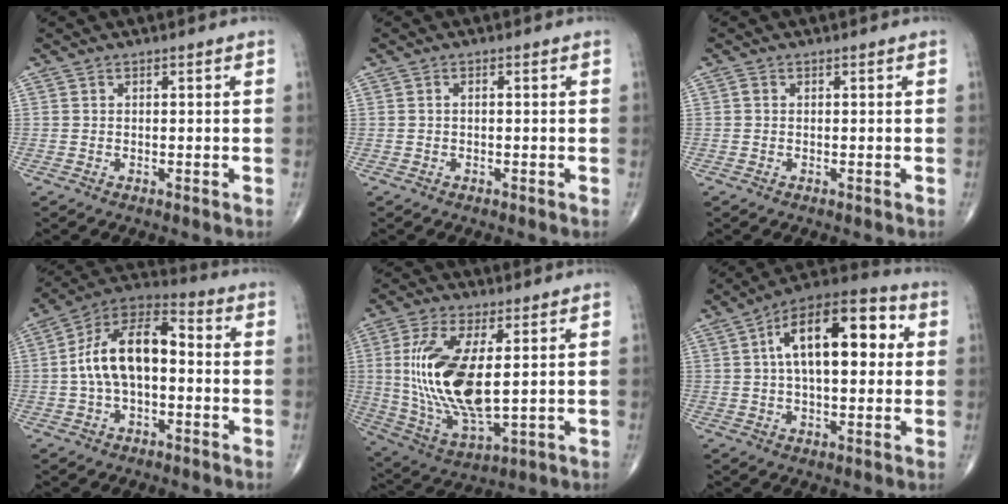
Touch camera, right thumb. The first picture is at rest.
{"total": 0.7, "force": [0.0, 0.4, 0.6], "torque": [-0.012, 0.004, -0.001]}
{"total": 0.5, "force": [0.0, 0.4, 0.3], "torque": [-0.004, 0.000, -0.003]}
{"total": 15.0, "force": [-0.2, 8.1, 12.7], "torque": [-0.217, 0.046, -0.017]}
{"total": 18.5, "force": [1.9, 7.8, 16.7], "torque": [-0.342, -0.021, 0.049]}
{"total": 18.8, "force": [3.7, 9.0, 16.1], "torque": [-0.229, 0.029, 0.047]}